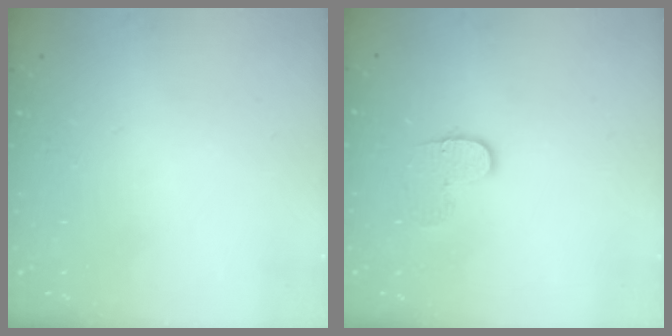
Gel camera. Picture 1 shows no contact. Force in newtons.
{"total": 6.3, "press": 6.3, "slide": 0.7}